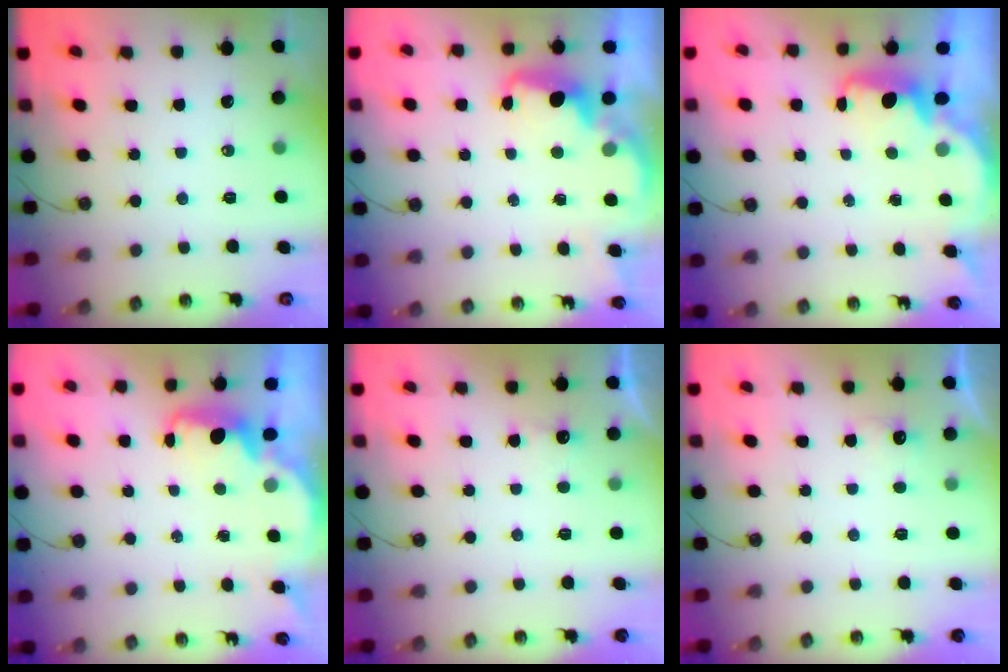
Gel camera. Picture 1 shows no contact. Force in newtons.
{"total": 2.5, "press": 2.4, "slide": 0.7}
{"total": 2.4, "press": 2.3, "slide": 0.6}
{"total": 2.2, "press": 2.1, "slide": 0.6}
{"total": 1.0, "press": 0.7, "slide": 0.8}
{"total": 5.8, "press": 5.7, "slide": 1.1}